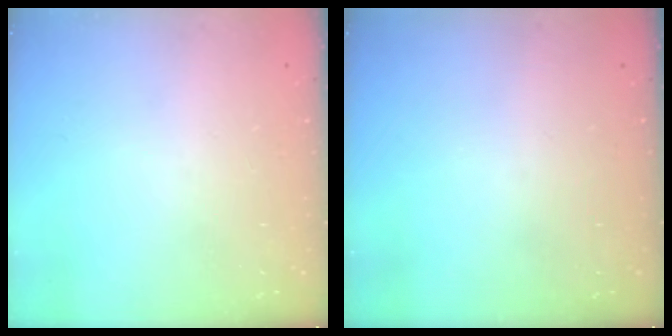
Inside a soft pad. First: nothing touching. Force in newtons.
{"total": 0.0}